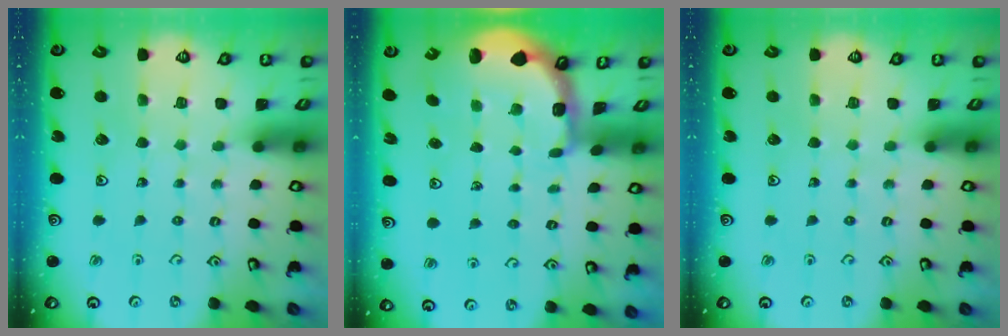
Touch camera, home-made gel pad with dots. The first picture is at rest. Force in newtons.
{"total": 1.8, "press": 1.6, "slide": 0.7}
{"total": 0.0}